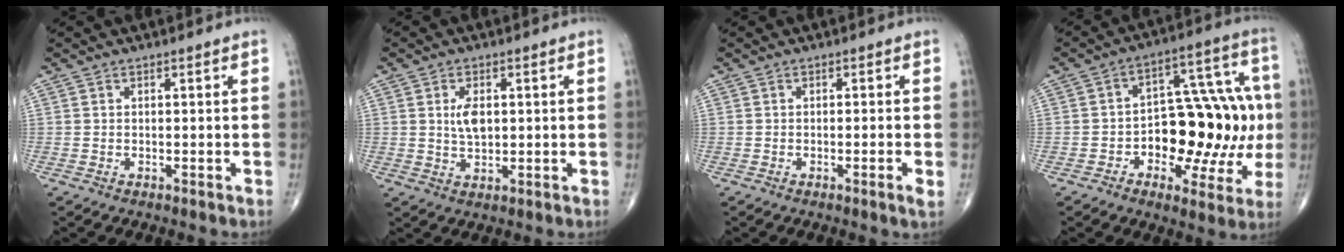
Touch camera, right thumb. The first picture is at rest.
{"total": 4.6, "force": [0.8, 2.6, 3.7], "torque": [-0.063, -0.007, 0.016]}
{"total": 1.9, "force": [-0.5, -0.1, 1.8], "torque": [-0.035, -0.005, -0.011]}
{"total": 19.9, "force": [-2.1, 11.0, 16.5], "torque": [-0.176, 0.044, -0.023]}